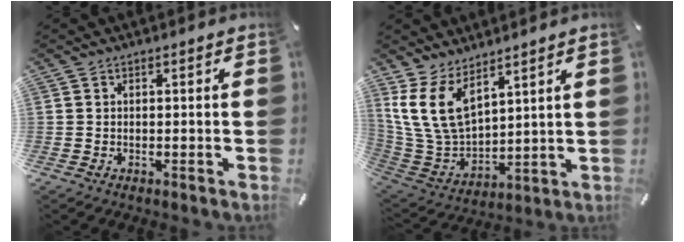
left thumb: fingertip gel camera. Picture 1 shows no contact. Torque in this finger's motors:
{"motor_torque": [0.91, -0.08, 1.73, -1.04, 0.22]}